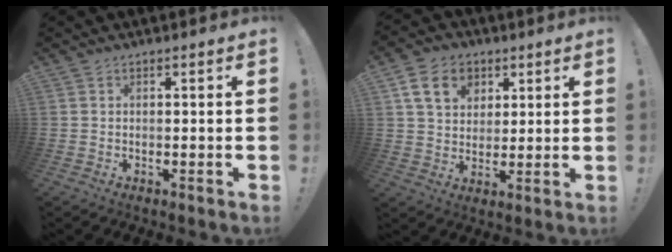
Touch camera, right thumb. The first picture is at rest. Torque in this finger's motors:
{"motor_torque": [0.08, 0.11, 0.10, 0.12, 0.01]}